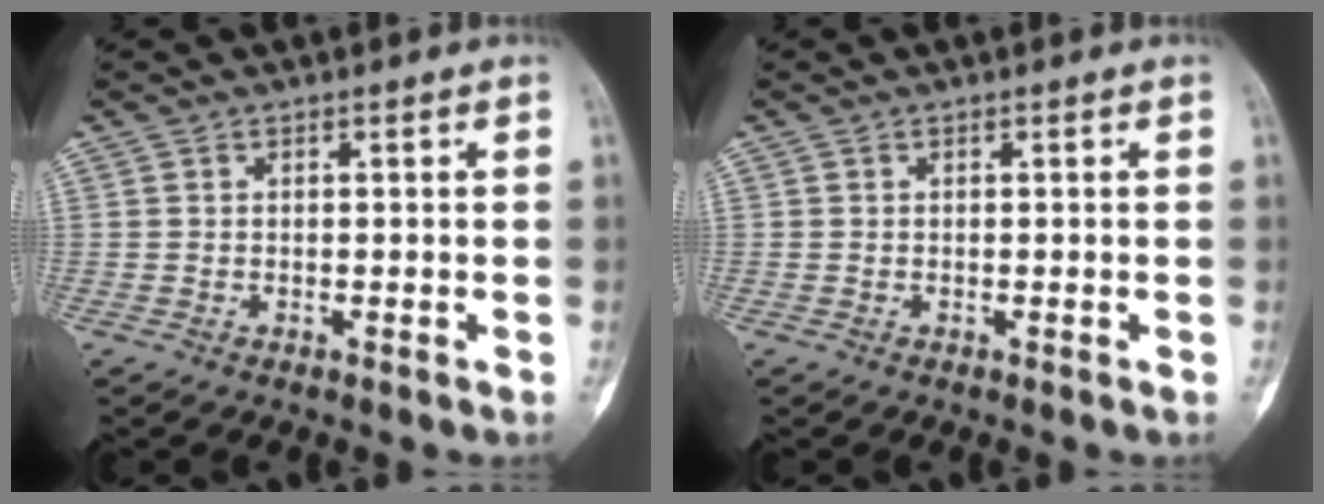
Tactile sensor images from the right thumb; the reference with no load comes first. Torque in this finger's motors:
{"motor_torque": [0.27, 0.32, -0.07, -0.14, 0.03]}